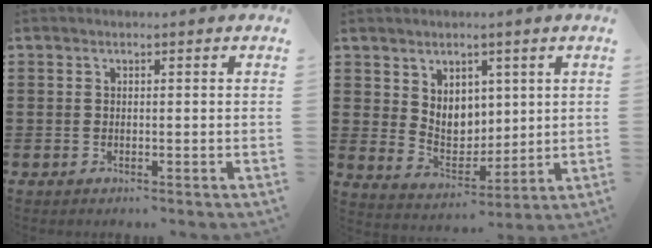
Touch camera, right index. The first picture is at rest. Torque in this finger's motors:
{"motor_torque": [0.70, 0.77, 0.23, 0.03]}